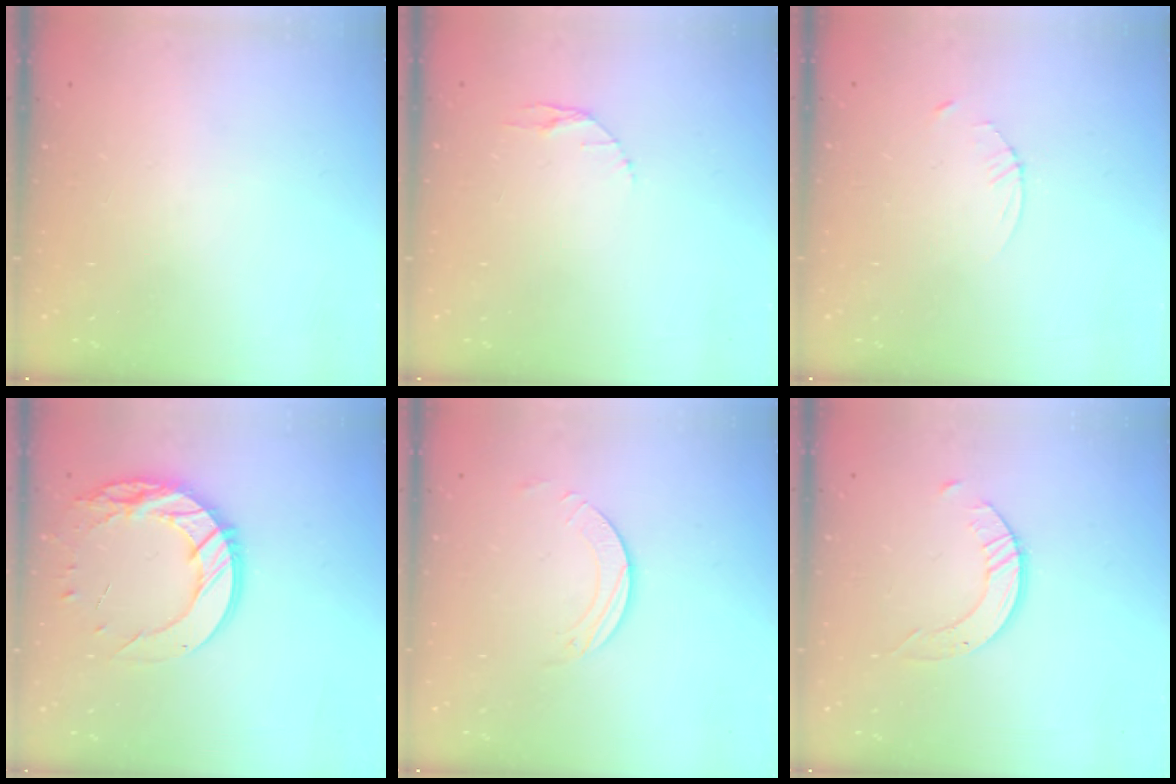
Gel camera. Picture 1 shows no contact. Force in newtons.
{"total": 2.9, "press": 2.9, "slide": 0.4}
{"total": 2.3, "press": 2.3, "slide": 0.3}
{"total": 16.5, "press": 16.5, "slide": 1.4}
{"total": 2.5, "press": 2.5, "slide": 0.2}
{"total": 2.4, "press": 2.4, "slide": 0.3}